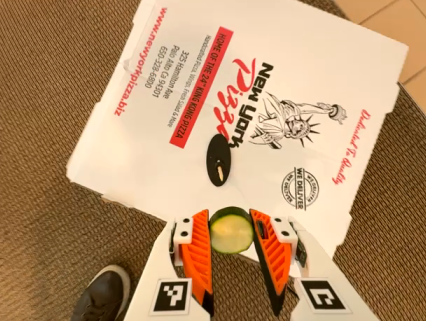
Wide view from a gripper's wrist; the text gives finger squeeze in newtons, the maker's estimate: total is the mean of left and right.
{"total": 9.7, "left": 9.9, "right": 9.5}